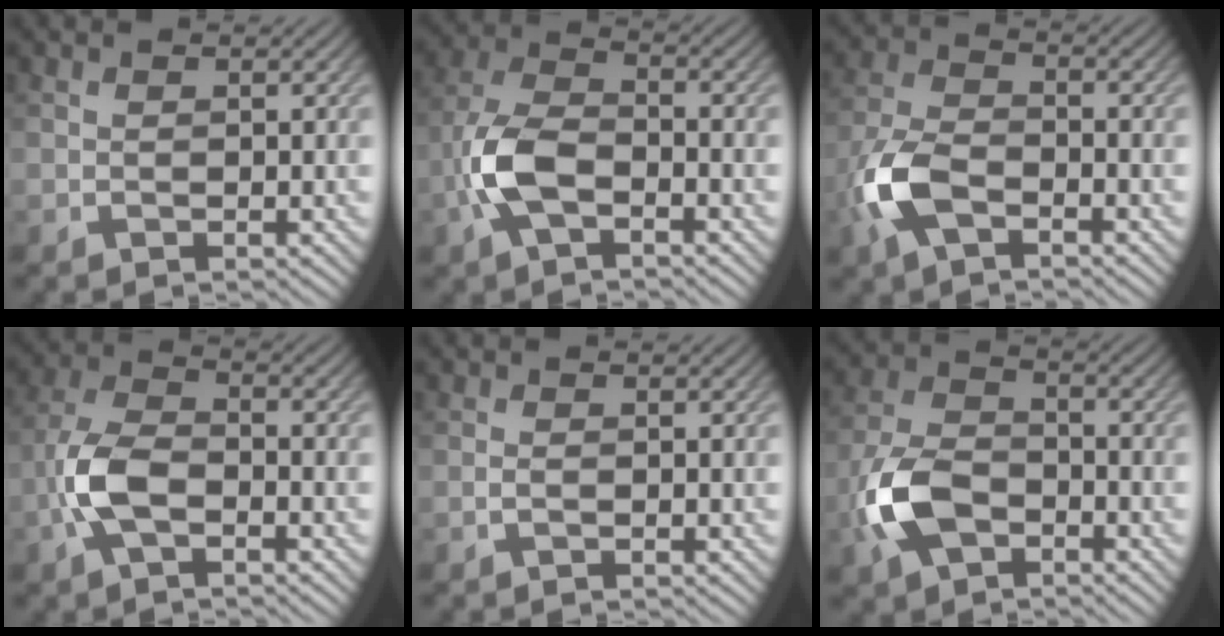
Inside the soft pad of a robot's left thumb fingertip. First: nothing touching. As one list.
[{"total": 8.1, "force": [-3.0, 4.0, 6.4], "torque": [-0.152, 0.005, -0.075]}, {"total": 8.0, "force": [-3.7, 3.9, 5.9], "torque": [-0.149, -0.003, -0.092]}, {"total": 7.2, "force": [-2.7, 3.5, 5.8], "torque": [-0.135, 0.005, -0.066]}, {"total": 0.7, "force": [-0.3, 0.2, 0.6], "torque": [-0.014, 0.000, -0.006]}, {"total": 8.9, "force": [-3.8, 5.2, 6.2], "torque": [-0.150, -0.002, -0.090]}]